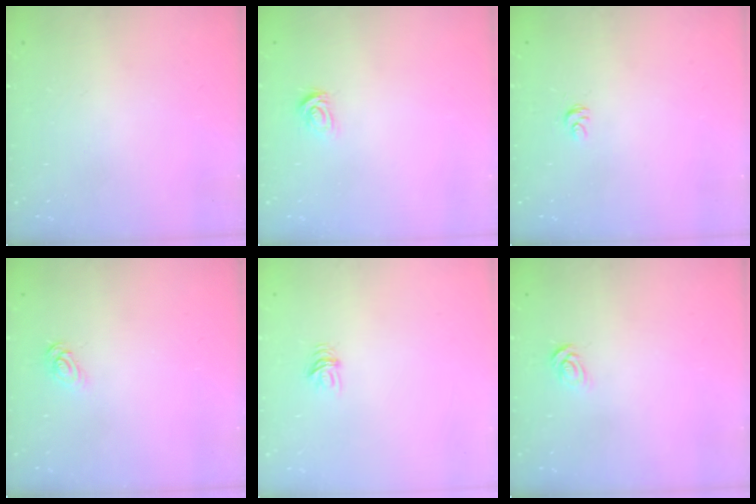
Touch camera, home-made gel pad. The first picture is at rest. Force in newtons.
{"total": 2.8, "press": 2.8, "slide": 0.4}
{"total": 3.1, "press": 3.1, "slide": 0.3}
{"total": 3.4, "press": 3.4, "slide": 0.3}
{"total": 4.5, "press": 4.4, "slide": 0.5}
{"total": 3.7, "press": 3.7, "slide": 0.4}